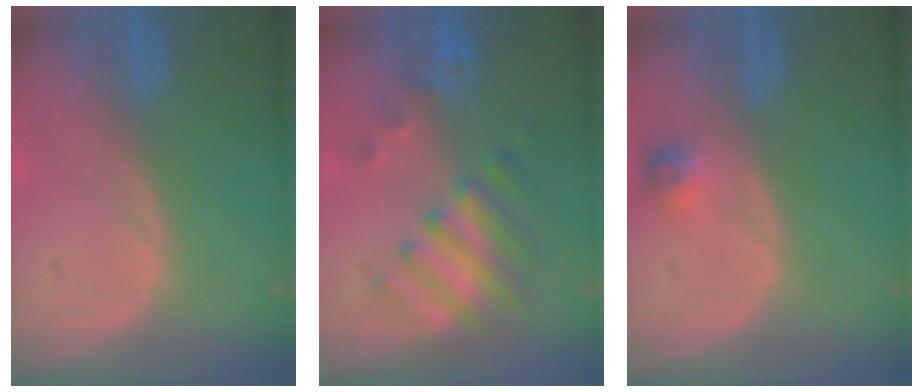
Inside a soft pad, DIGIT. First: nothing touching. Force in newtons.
{"total": 8.0, "press": 7.0, "slide": 3.9}
{"total": 2.5, "press": 2.3, "slide": 1.0}